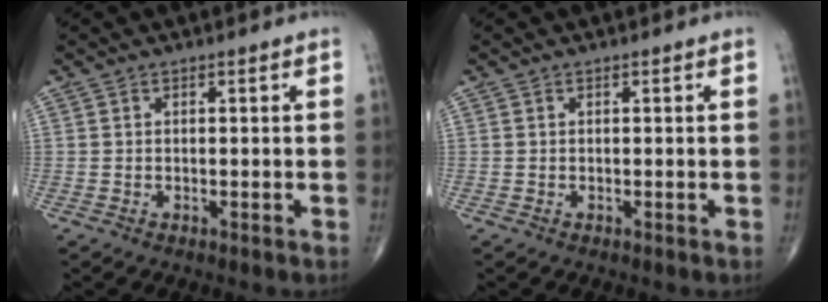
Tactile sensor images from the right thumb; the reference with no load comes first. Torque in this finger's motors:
{"motor_torque": [0.00, 0.00, 0.00, 0.00, 0.00]}